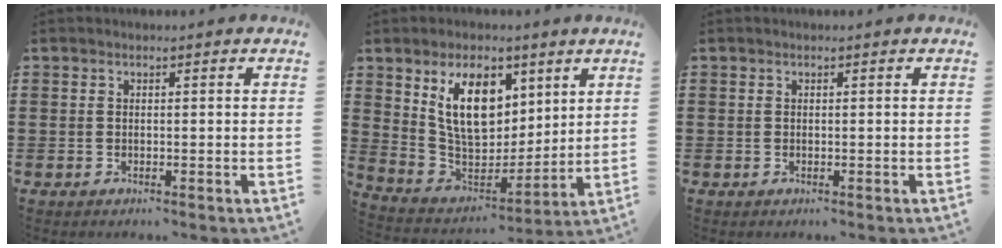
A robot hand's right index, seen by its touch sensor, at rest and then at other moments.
{"total": 12.3, "force": [5.4, 7.4, 8.3], "torque": [-0.165, 0.000, 0.101]}
{"total": 0.0}